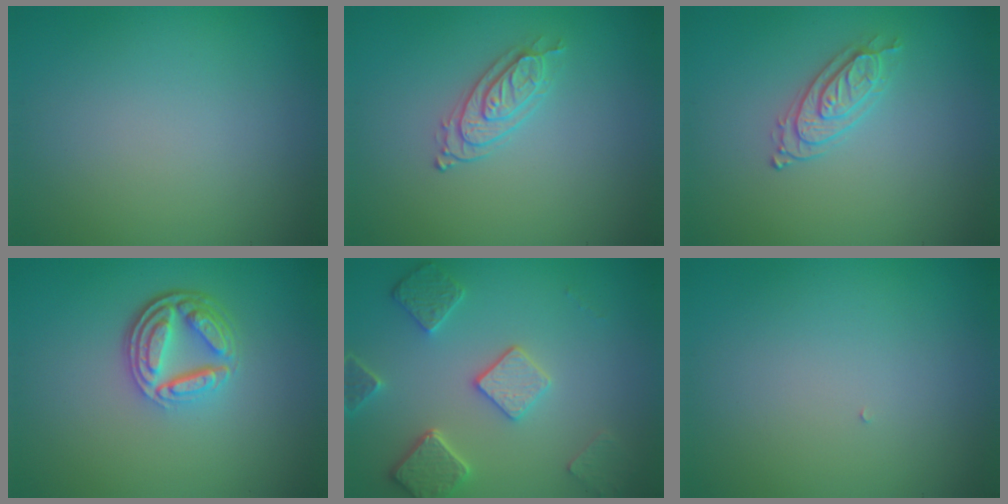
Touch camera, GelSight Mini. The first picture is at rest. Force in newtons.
{"total": 2.2, "press": 2.0, "slide": 0.7}
{"total": 2.2, "press": 2.1, "slide": 0.7}
{"total": 4.8, "press": 3.6, "slide": 3.2}
{"total": 4.6, "press": 3.8, "slide": 2.6}
{"total": 0.0}